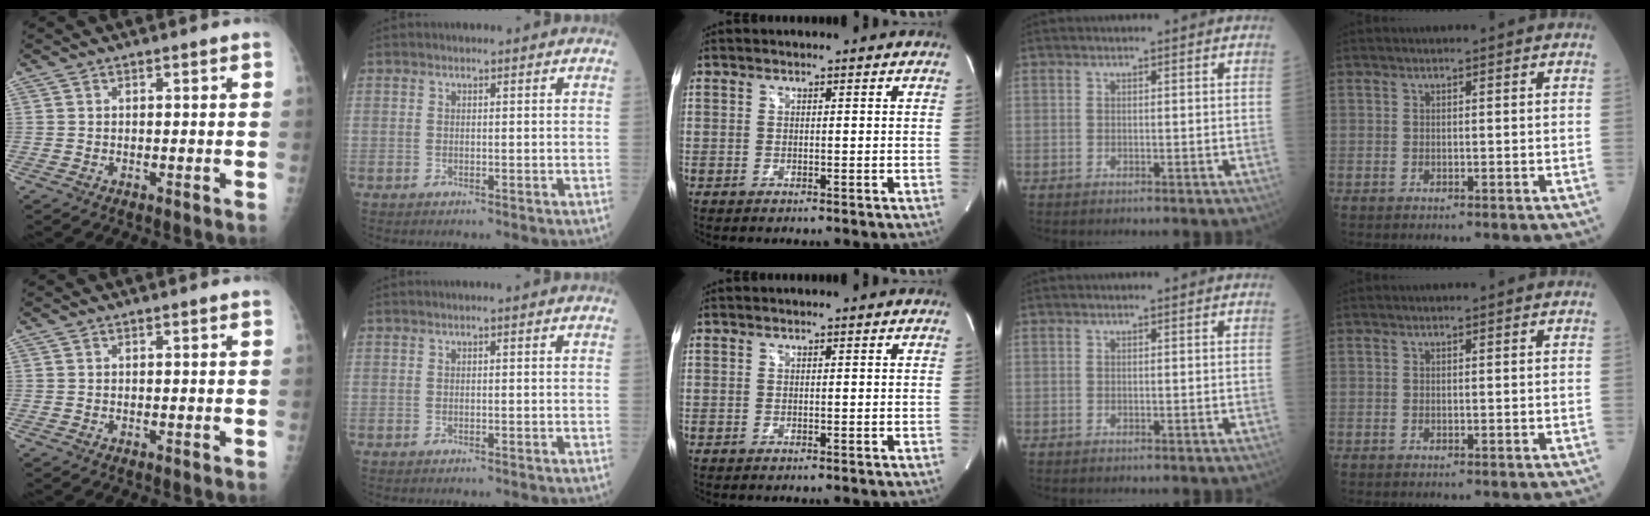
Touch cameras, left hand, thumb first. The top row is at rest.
{}